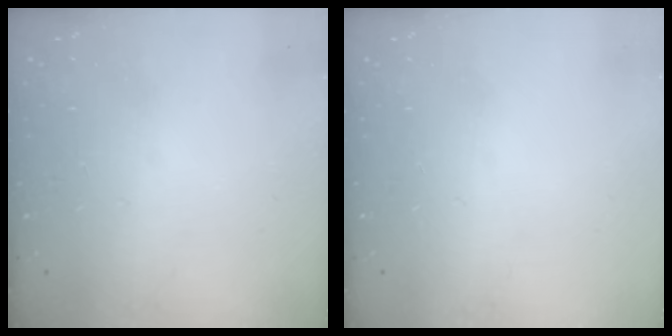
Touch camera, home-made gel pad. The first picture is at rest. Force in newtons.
{"total": 0.0}